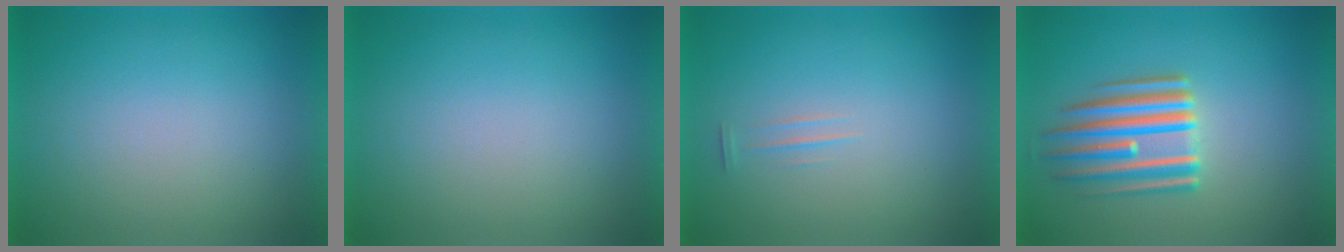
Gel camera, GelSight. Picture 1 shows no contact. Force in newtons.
{"total": 0.0}
{"total": 1.2}
{"total": 5.6}